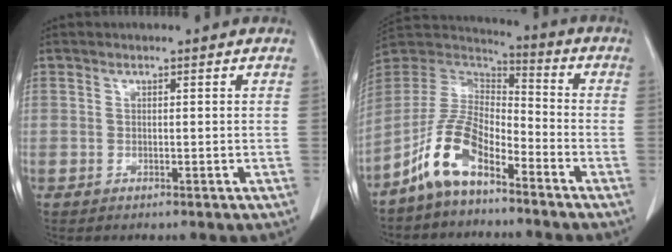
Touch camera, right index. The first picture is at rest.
{"total": 10.7, "force": [-6.8, 4.2, 7.0], "torque": [-0.164, 0.016, -0.138]}